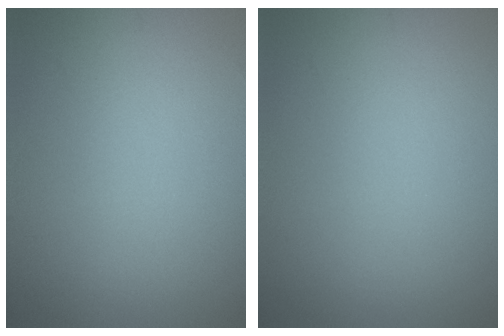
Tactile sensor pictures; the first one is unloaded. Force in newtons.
{"total": 0.0}